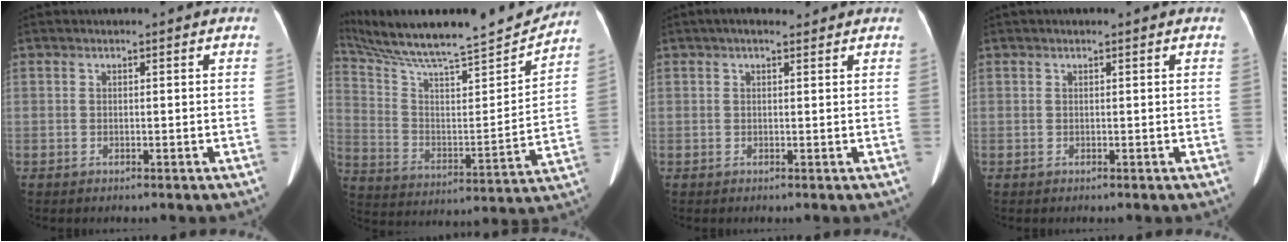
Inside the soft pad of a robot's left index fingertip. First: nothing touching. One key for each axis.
{"total": 22.2, "fx": 20.5, "fy": 1.7, "fz": 8.5, "tx": -0.162, "ty": -0.028, "tz": 0.315}
{"total": 2.1, "fx": 1.2, "fy": 0.8, "fz": 1.5, "tx": -0.025, "ty": 0.021, "tz": 0.019}
{"total": 0.6, "fx": -0.6, "fy": 0.0, "fz": 0.2, "tx": -0.007, "ty": 0.006, "tz": -0.009}